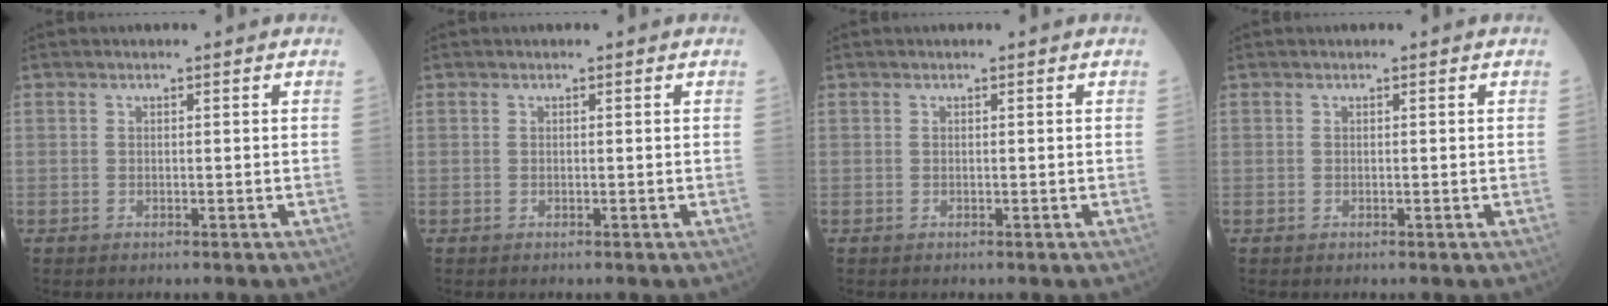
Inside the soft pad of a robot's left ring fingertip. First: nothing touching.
{"total": 0.0}
{"total": 0.0}
{"total": 0.0}